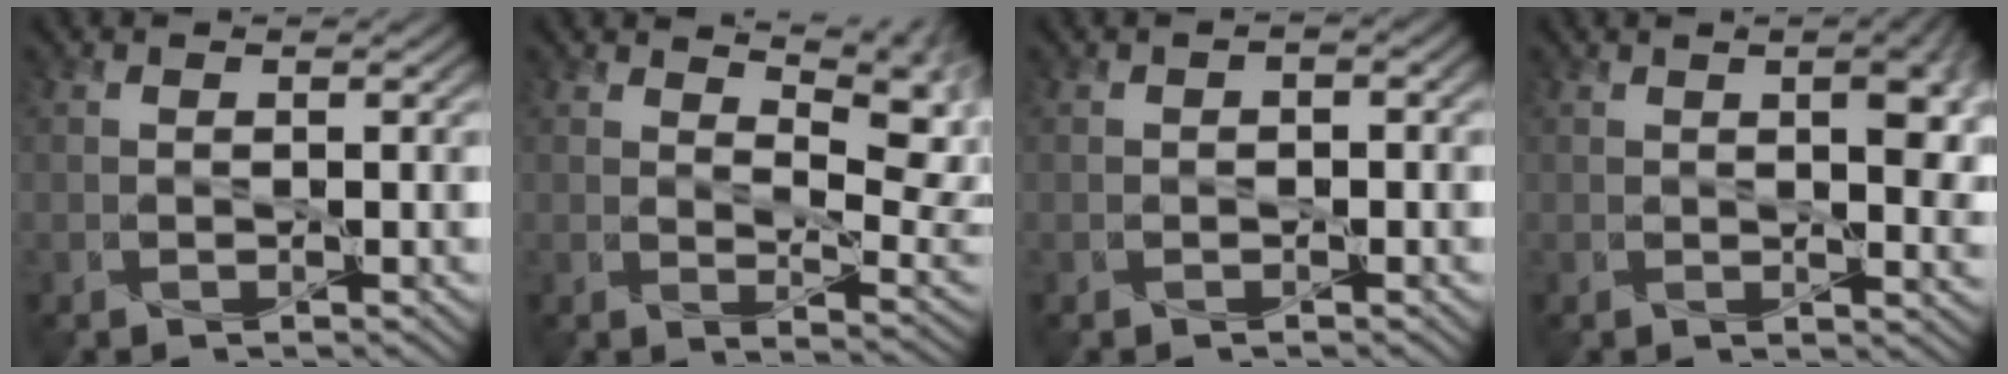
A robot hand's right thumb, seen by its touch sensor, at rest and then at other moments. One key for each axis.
{"total": 10.8, "fx": 6.7, "fy": 3.9, "fz": 7.6, "tx": -0.109, "ty": 0.001, "tz": 0.089}
{"total": 1.2, "fx": -0.2, "fy": 0.9, "fz": 0.8, "tx": -0.012, "ty": -0.002, "tz": -0.006}
{"total": 7.1, "fx": 1.7, "fy": 2.7, "fz": 6.3, "tx": -0.076, "ty": 0.003, "tz": 0.029}